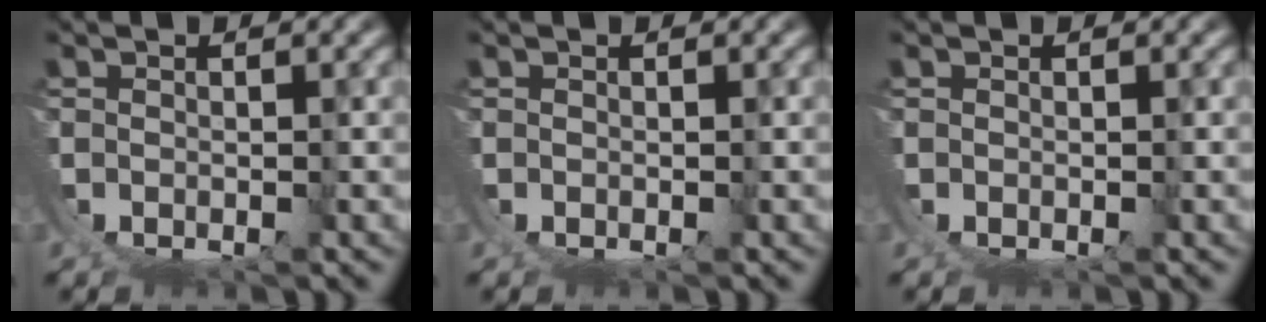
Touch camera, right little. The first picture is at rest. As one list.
[{"total": 0.0}, {"total": 0.0}]